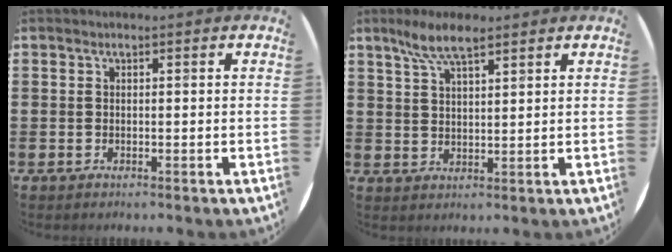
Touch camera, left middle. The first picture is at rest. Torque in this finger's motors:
{"motor_torque": [0.38, -0.04, 0.14, 0.08]}